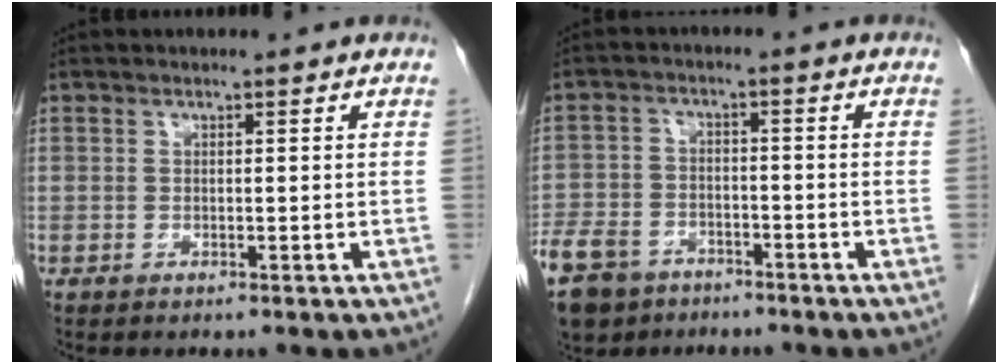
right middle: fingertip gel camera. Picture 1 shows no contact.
{"total": 13.9, "force": [-9.6, 8.4, 5.6], "torque": [-0.154, -0.009, -0.156]}